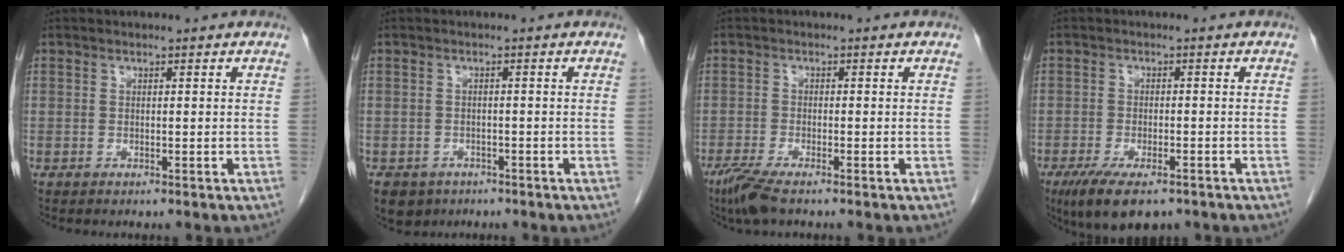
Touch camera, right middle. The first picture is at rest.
{"total": 4.5, "force": [-3.0, 3.3, 0.7], "torque": [-0.012, 0.003, -0.044]}
{"total": 4.7, "force": [-3.5, 0.6, 3.2], "torque": [-0.066, -0.014, -0.066]}
{"total": 8.5, "force": [-5.8, 2.8, 5.5], "torque": [-0.090, -0.015, -0.092]}